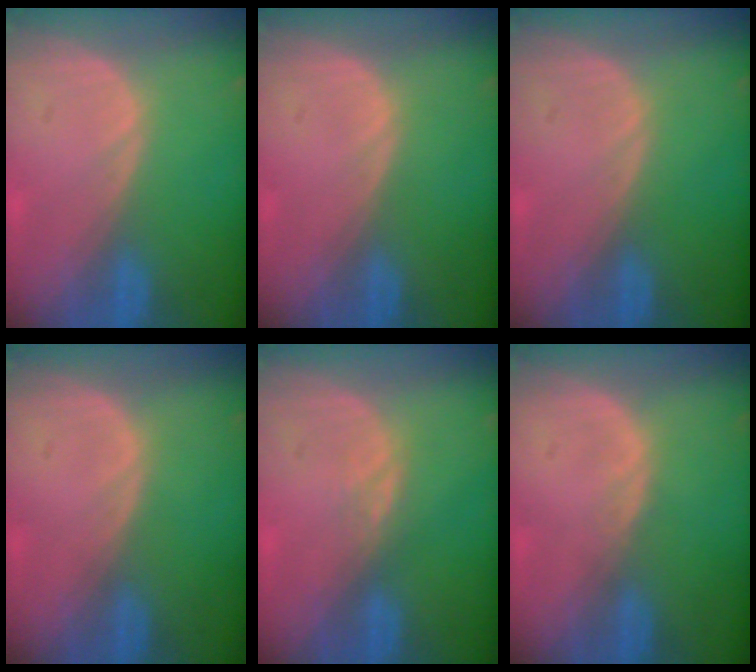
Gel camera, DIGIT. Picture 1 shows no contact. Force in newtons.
{"total": 0.0}
{"total": 0.0}
{"total": 0.0}
{"total": 1.4, "press": 1.4, "slide": 0.3}
{"total": 0.7, "press": 0.6, "slide": 0.2}